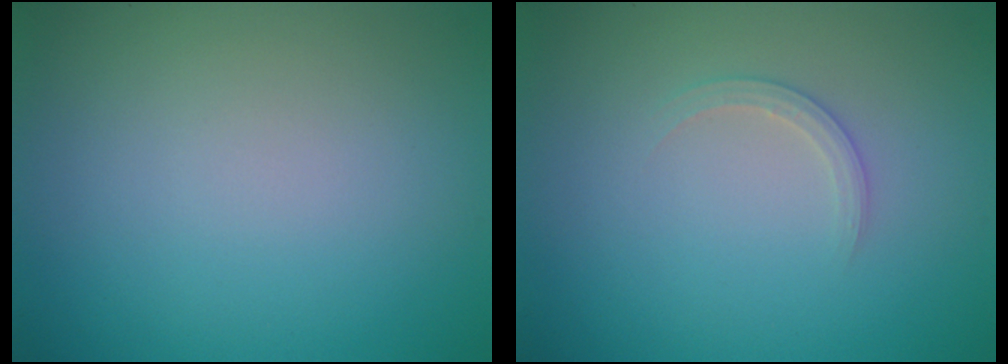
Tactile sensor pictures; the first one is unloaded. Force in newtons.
{"total": 1.3, "press": 1.3, "slide": 0.1}